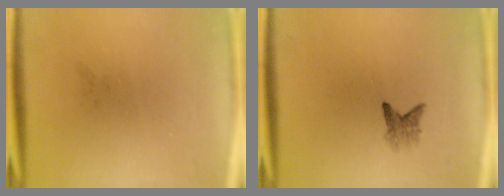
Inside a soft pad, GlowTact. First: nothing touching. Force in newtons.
{"total": 1.8}